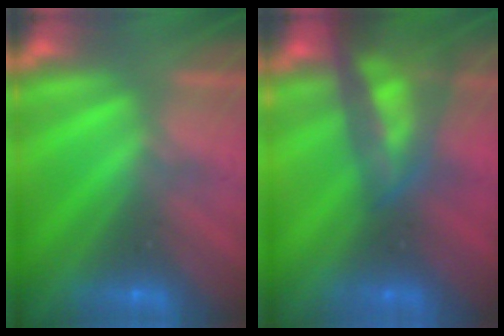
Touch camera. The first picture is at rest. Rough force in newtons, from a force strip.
{"total": 7.4}